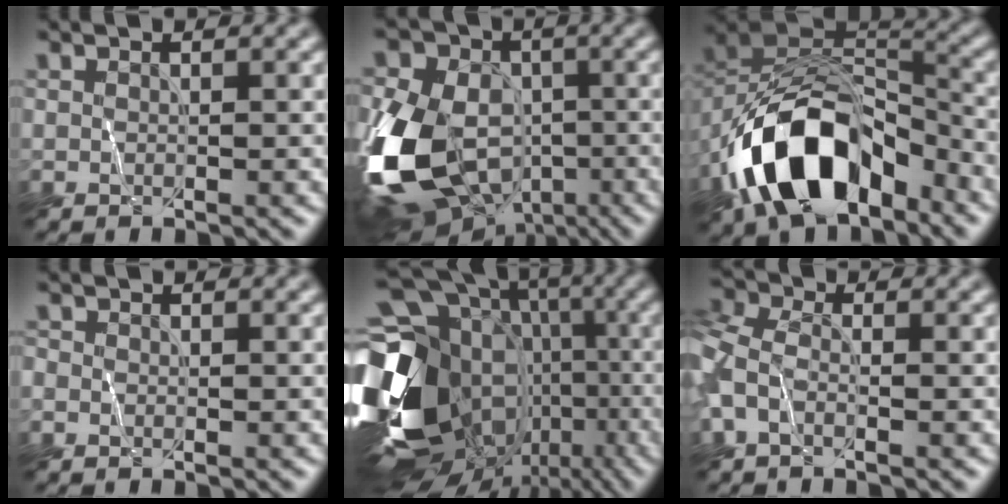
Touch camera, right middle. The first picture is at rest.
{"total": 16.7, "force": [-4.2, 12.0, 10.8], "torque": [-0.222, -0.015, -0.077]}
{"total": 12.6, "force": [-6.6, 6.8, 8.3], "torque": [-0.144, -0.002, -0.125]}
{"total": 0.6, "force": [-0.4, 0.4, 0.2], "torque": [-0.002, -0.002, -0.008]}
{"total": 23.1, "force": [-5.0, 18.8, 12.5], "torque": [-0.259, -0.021, -0.098]}
{"total": 4.6, "force": [-1.3, 2.8, 3.4], "torque": [-0.097, 0.000, -0.044]}